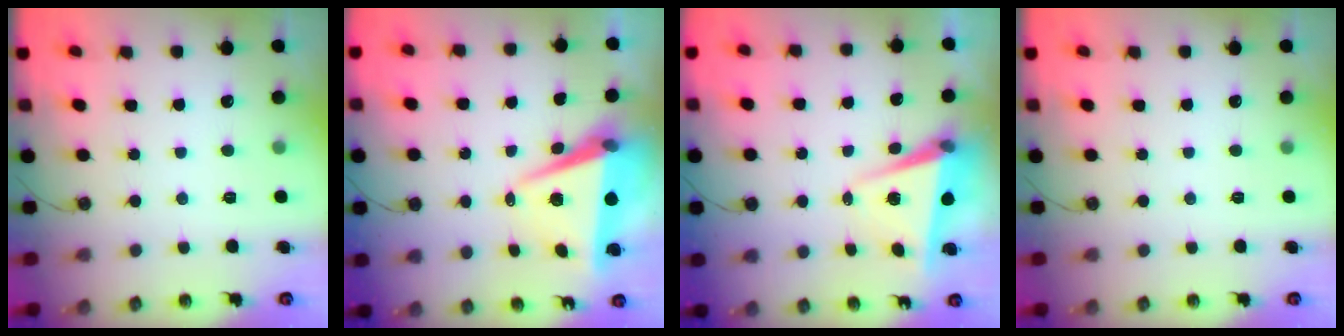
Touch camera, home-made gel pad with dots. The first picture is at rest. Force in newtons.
{"total": 8.4, "press": 7.4, "slide": 4.1}
{"total": 5.2, "press": 4.6, "slide": 2.3}
{"total": 0.0}